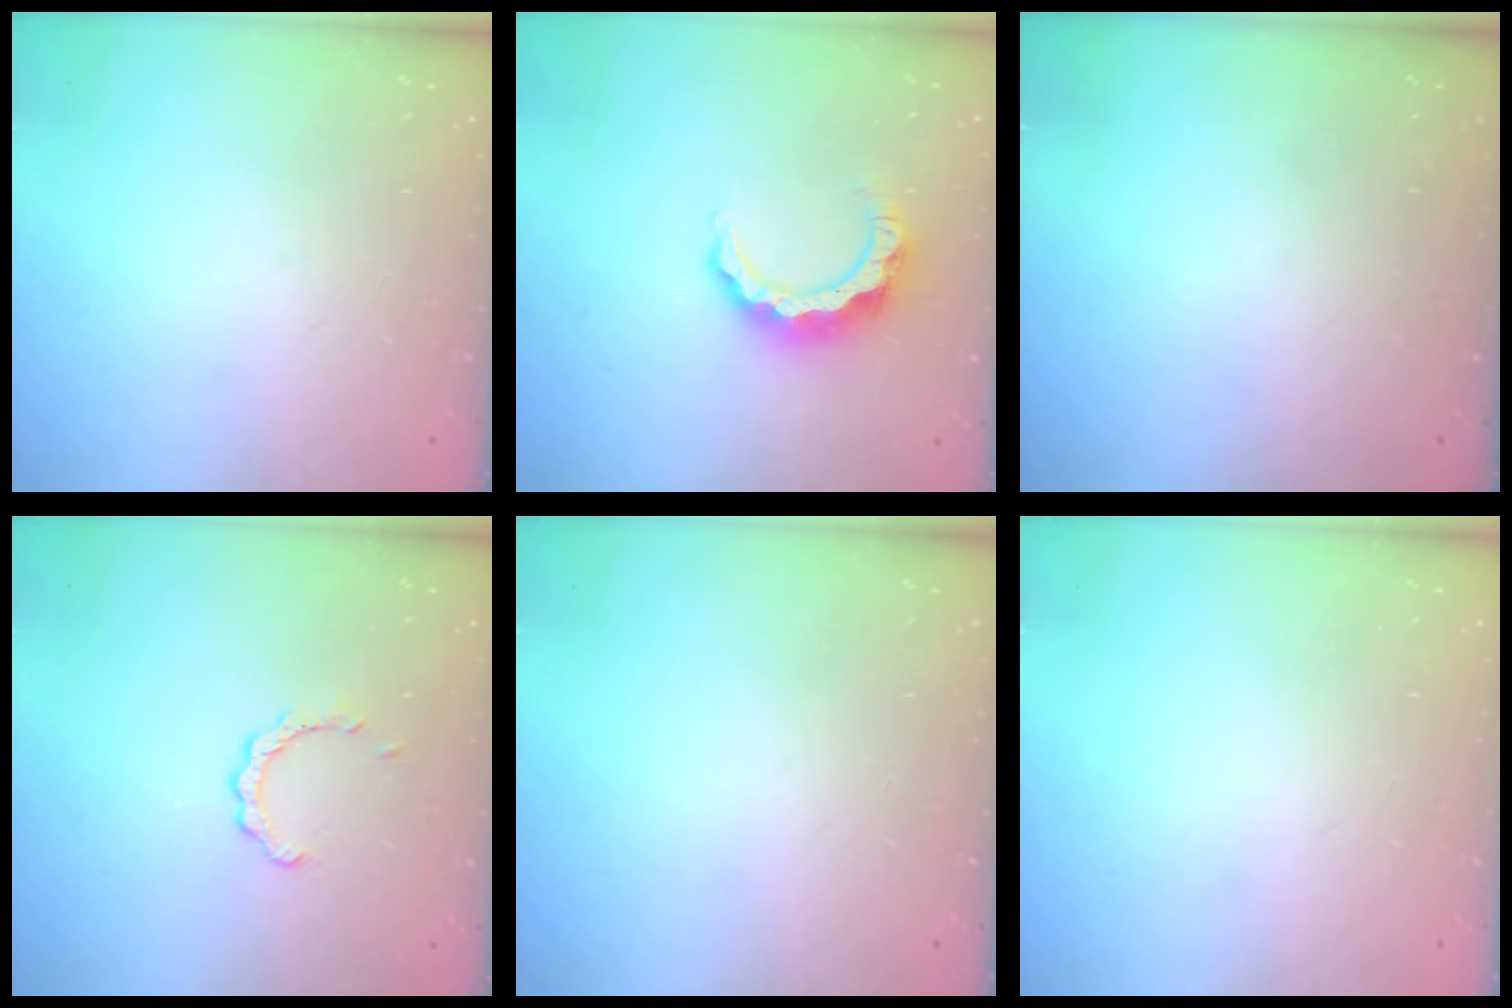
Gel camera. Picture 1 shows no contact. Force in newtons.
{"total": 8.6, "press": 8.5, "slide": 1.0}
{"total": 0.0}
{"total": 2.7, "press": 2.7, "slide": 0.3}
{"total": 0.0}
{"total": 0.0}